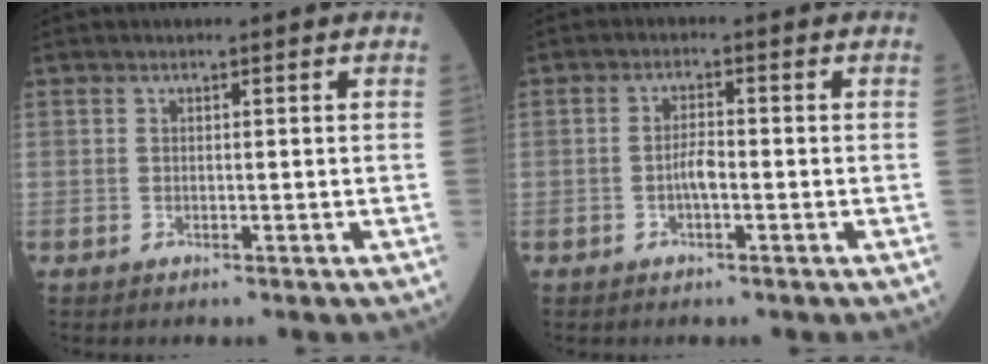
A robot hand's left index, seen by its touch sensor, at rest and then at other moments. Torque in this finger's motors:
{"motor_torque": [0.98, 0.08, 0.34, 0.10]}